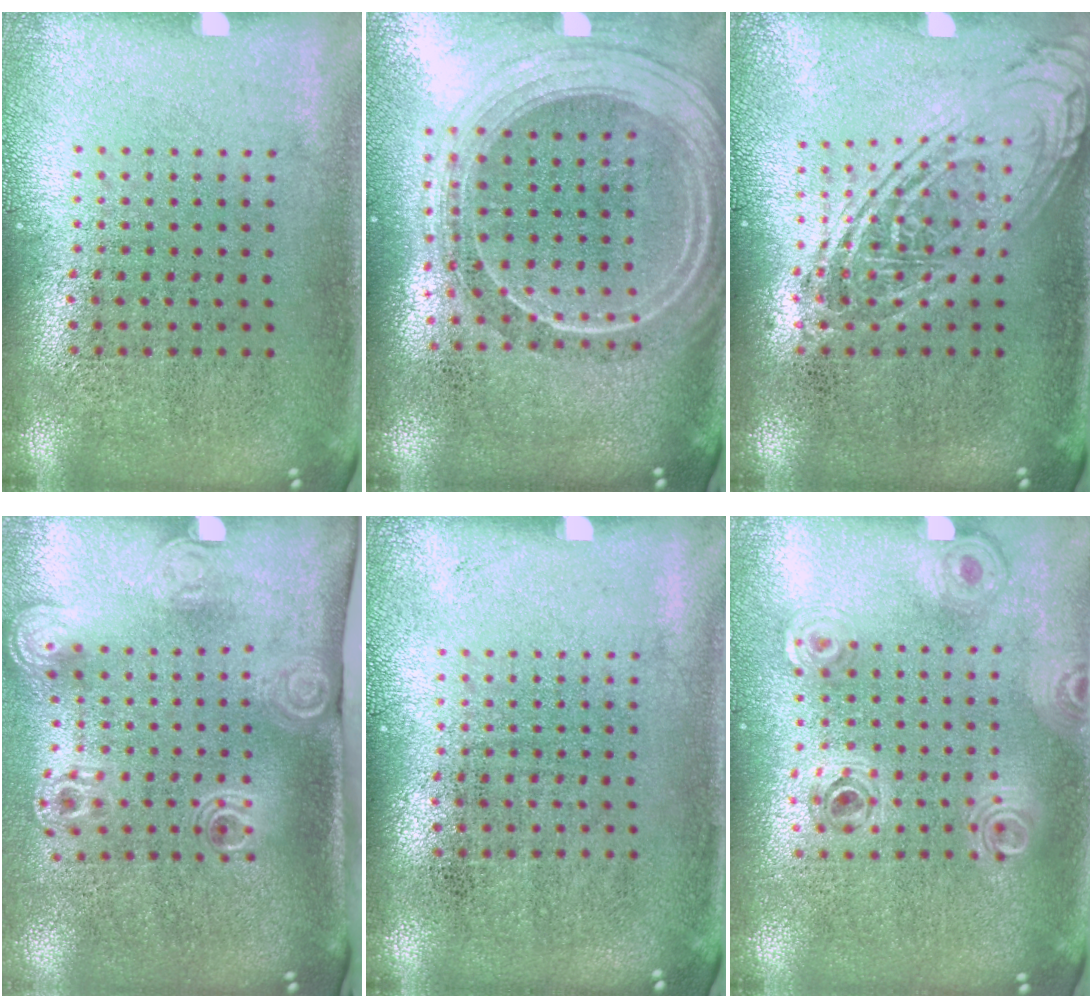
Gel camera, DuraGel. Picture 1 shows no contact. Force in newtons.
{"total": 2.3, "press": 1.9, "slide": 1.3}
{"total": 2.4, "press": 2.4, "slide": 0.3}
{"total": 2.1, "press": 1.5, "slide": 1.5}
{"total": 0.0}
{"total": 0.8, "press": 0.8, "slide": 0.2}